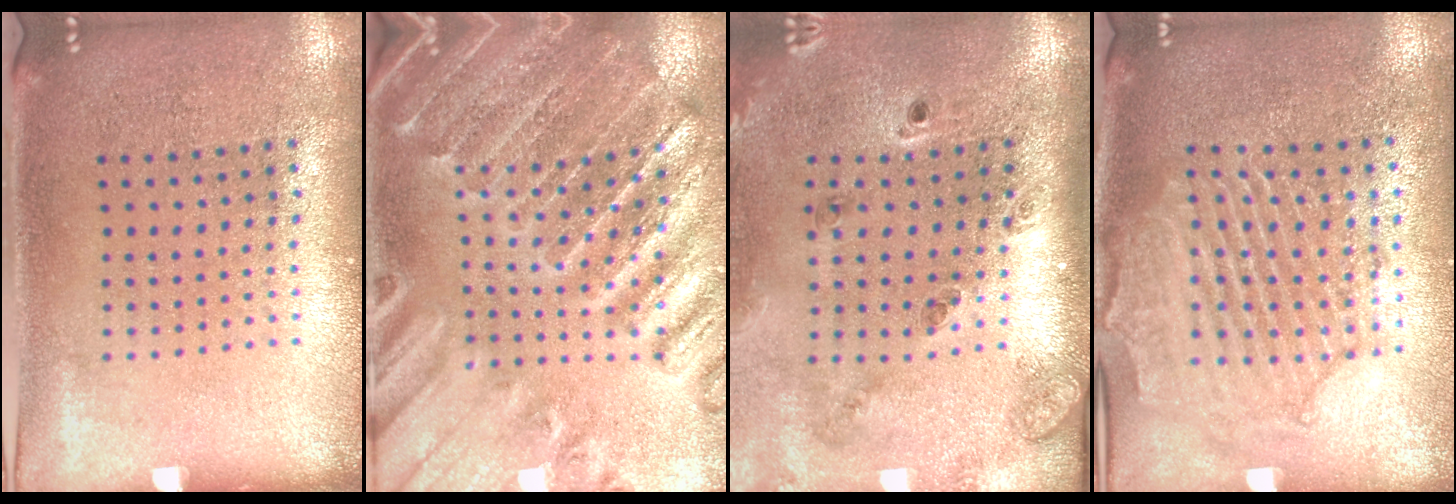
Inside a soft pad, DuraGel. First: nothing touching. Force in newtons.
{"total": 2.7, "press": 2.7, "slide": 0.4}
{"total": 1.8, "press": 1.6, "slide": 0.8}
{"total": 2.1, "press": 2.0, "slide": 0.6}